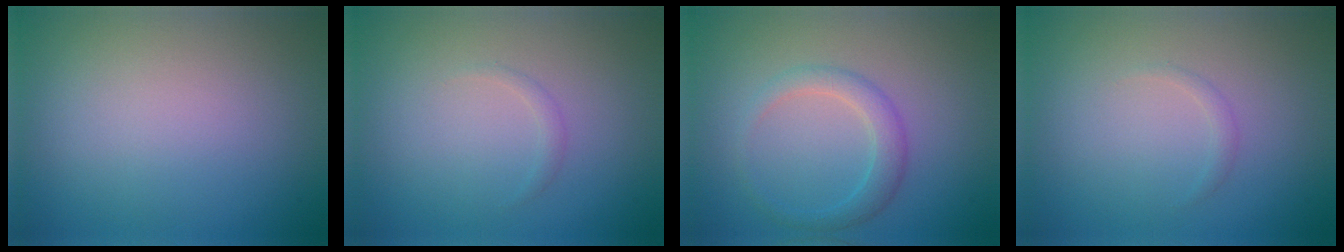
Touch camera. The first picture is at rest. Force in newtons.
{"total": 0.6, "press": 0.6, "slide": 0.0}
{"total": 2.2, "press": 2.2, "slide": 0.1}
{"total": 0.6, "press": 0.6, "slide": 0.0}